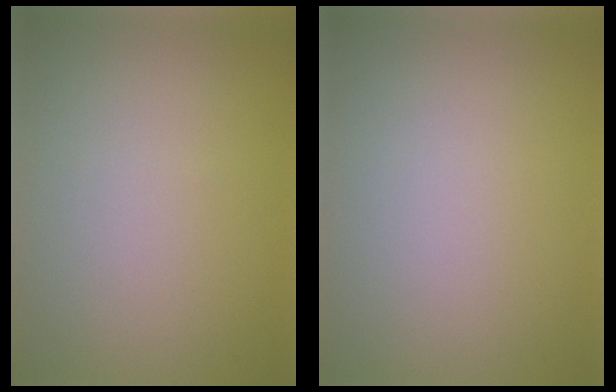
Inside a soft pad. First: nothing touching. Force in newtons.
{"total": 0.0}